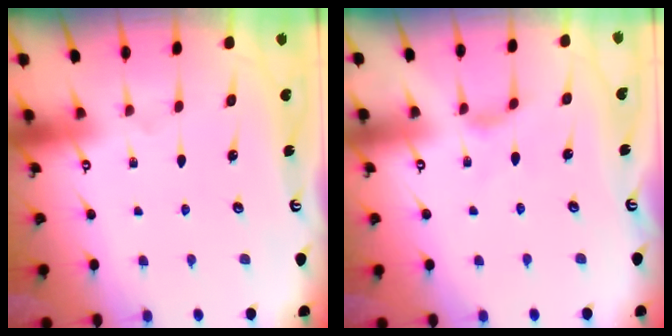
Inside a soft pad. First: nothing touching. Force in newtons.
{"total": 2.7, "press": 2.6, "slide": 0.6}